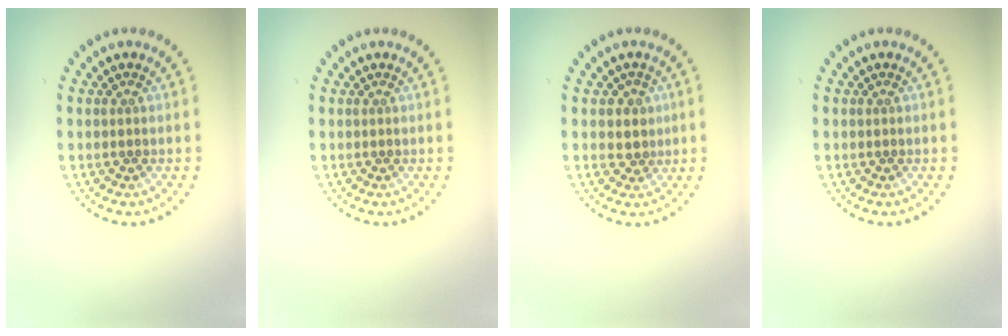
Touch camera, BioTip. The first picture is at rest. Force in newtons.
{"total": 0.0}
{"total": 1.7, "press": 1.4, "slide": 1.0}
{"total": 0.0}